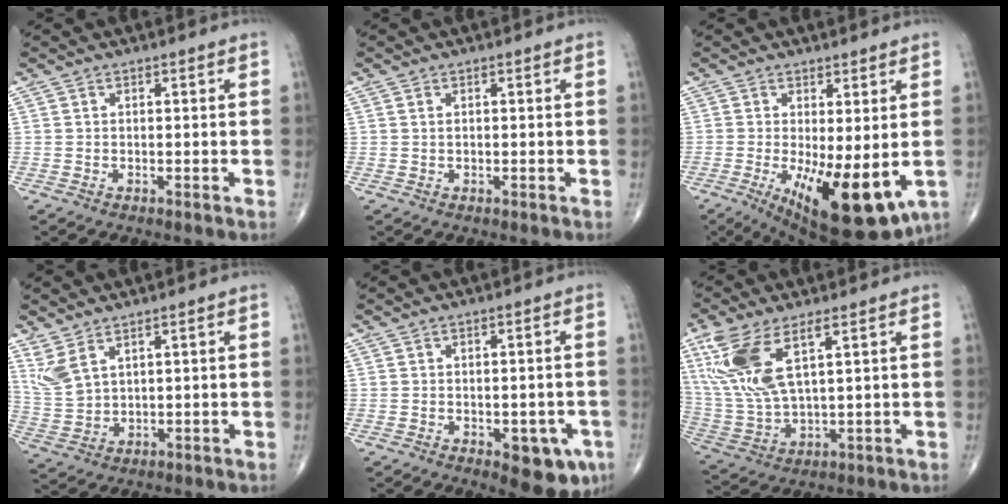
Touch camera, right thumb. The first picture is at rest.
{"total": 0.7, "force": [0.2, 0.4, 0.5], "torque": [-0.012, 0.001, 0.006]}
{"total": 15.0, "force": [-3.5, 5.4, 13.5], "torque": [-0.198, -0.031, -0.035]}
{"total": 5.7, "force": [3.6, 2.4, 3.7], "torque": [-0.079, -0.016, 0.088]}
{"total": 8.8, "force": [-3.6, 4.1, 6.9], "torque": [-0.057, 0.007, -0.037]}
{"total": 14.5, "force": [5.9, 5.4, 12.2], "torque": [-0.280, -0.016, 0.127]}